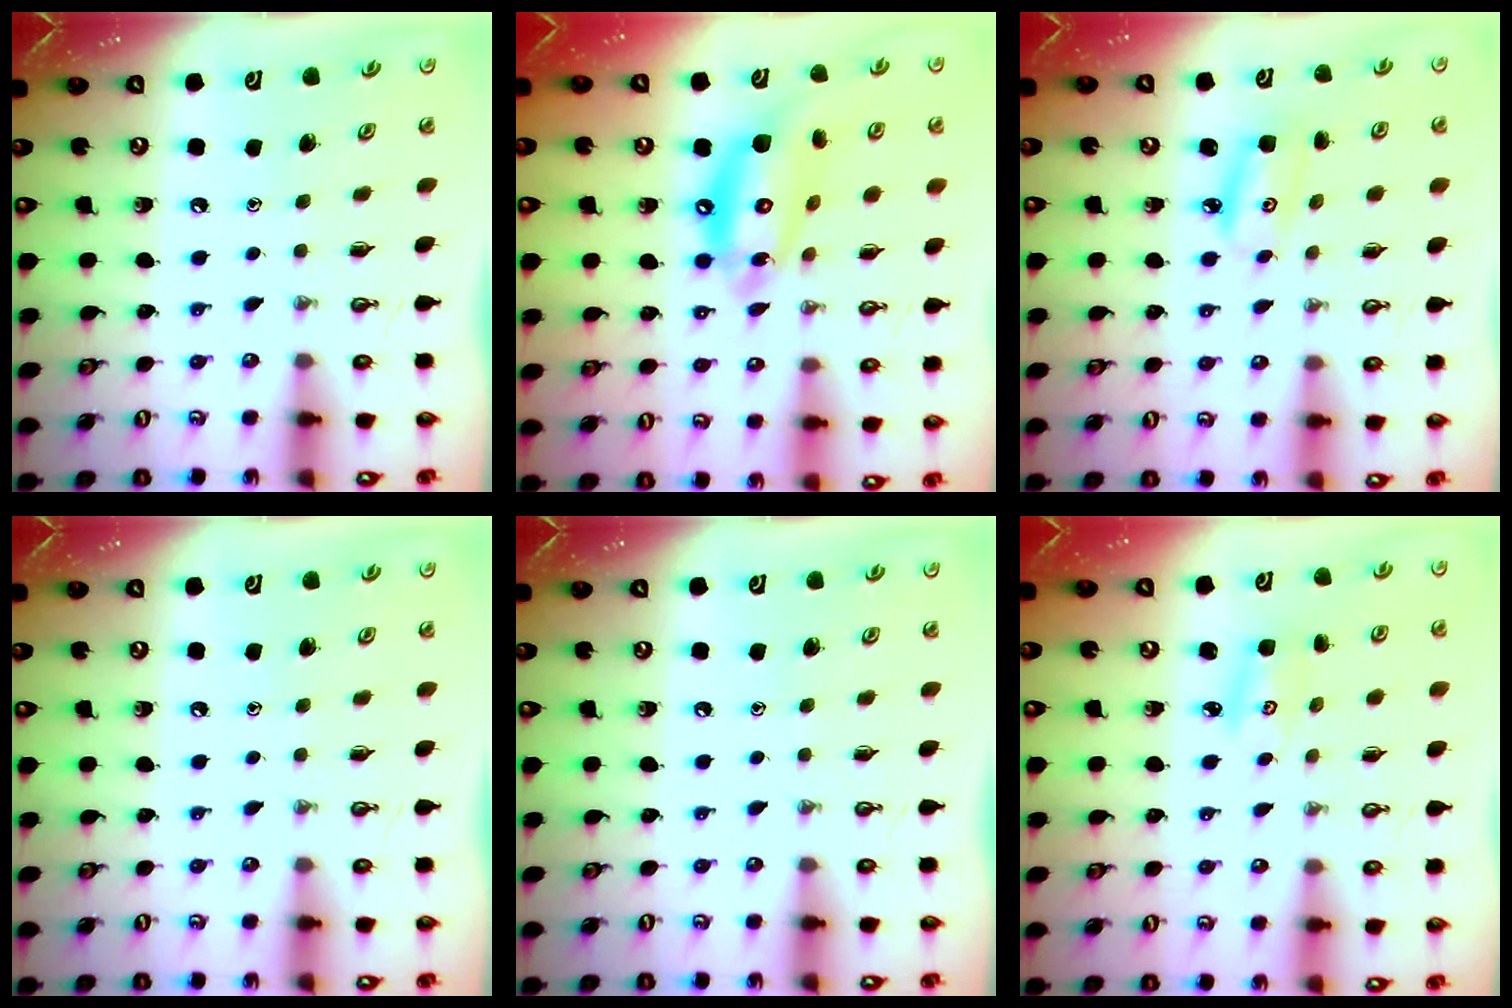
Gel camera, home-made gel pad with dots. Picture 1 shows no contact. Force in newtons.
{"total": 15.5, "press": 15.4, "slide": 2.0}
{"total": 4.5, "press": 4.5, "slide": 0.3}
{"total": 0.0}
{"total": 0.0}
{"total": 2.6, "press": 2.6, "slide": 0.3}